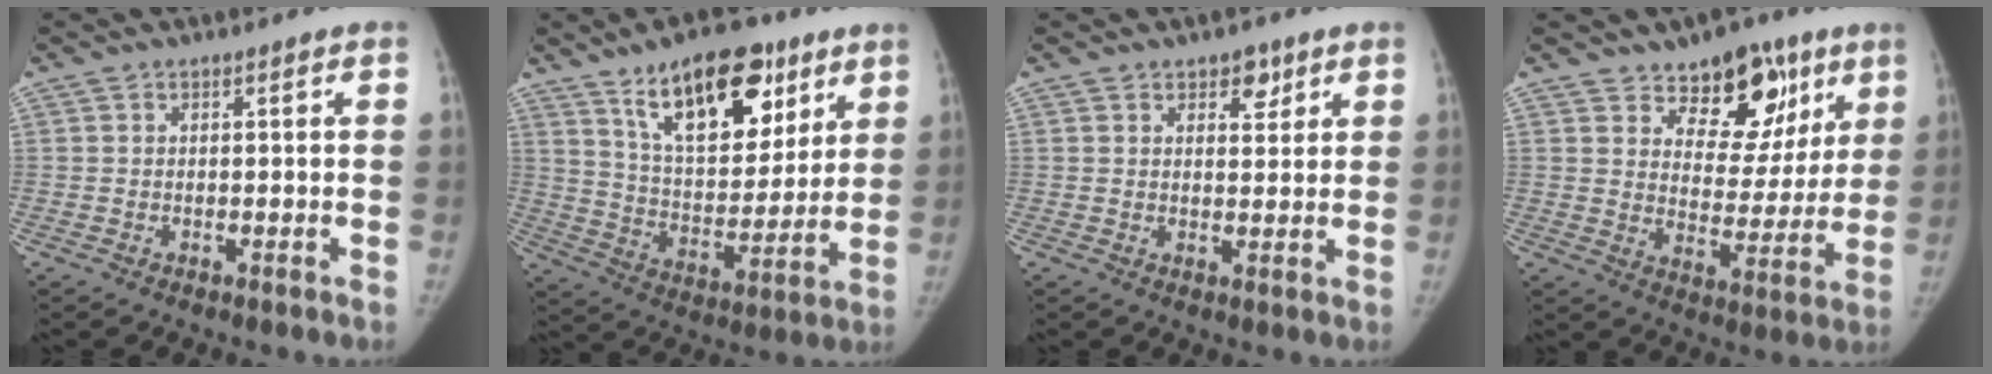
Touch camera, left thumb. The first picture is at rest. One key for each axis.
{"total": 20.2, "fx": 11.7, "fy": 9.6, "fz": 13.4, "tx": -0.159, "ty": -0.053, "tz": 0.198}
{"total": 3.8, "fx": 2.2, "fy": 2.2, "fz": 2.1, "tx": -0.003, "ty": -0.012, "tz": 0.032}
{"total": 14.9, "fx": 9.0, "fy": 9.0, "fz": 7.7, "tx": -0.040, "ty": -0.044, "tz": 0.135}